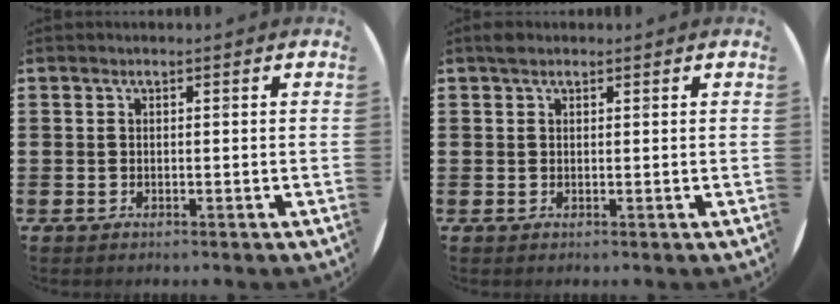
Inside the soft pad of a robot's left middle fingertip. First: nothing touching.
{"total": 0.9, "force": [0.8, 0.4, 0.2], "torque": [0.003, 0.000, 0.012]}